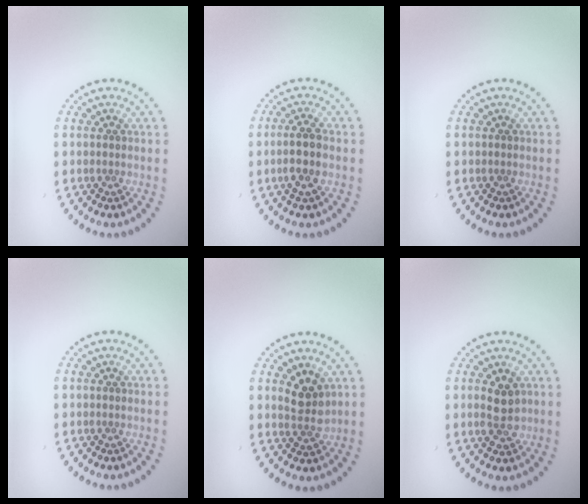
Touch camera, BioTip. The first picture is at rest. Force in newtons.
{"total": 2.6, "press": 2.4, "slide": 1.0}
{"total": 0.0}
{"total": 0.0}
{"total": 2.6, "press": 2.4, "slide": 1.1}
{"total": 2.8, "press": 2.8, "slide": 0.1}